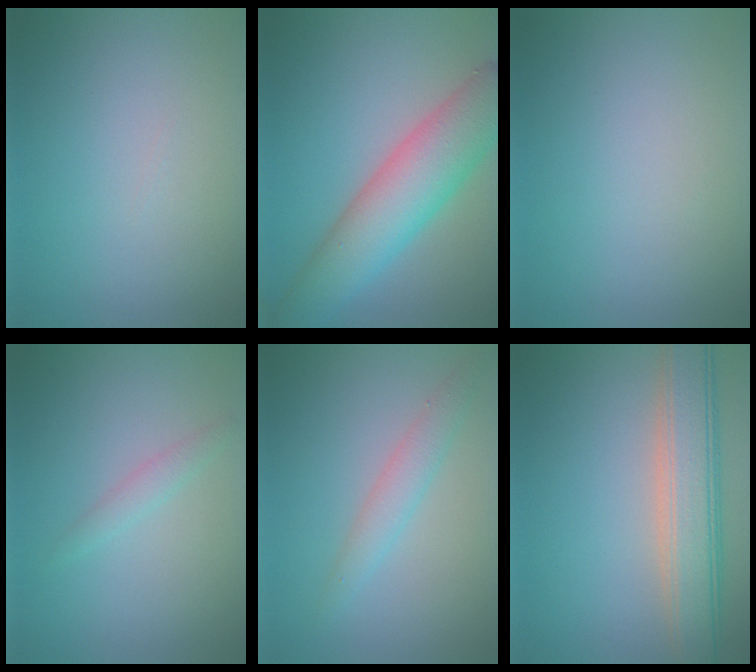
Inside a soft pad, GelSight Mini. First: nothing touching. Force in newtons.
{"total": 8.1, "press": 8.1, "slide": 0.3}
{"total": 0.0}
{"total": 1.2, "press": 1.2, "slide": 0.0}
{"total": 2.3, "press": 2.3, "slide": 0.0}
{"total": 6.5, "press": 6.5, "slide": 0.6}